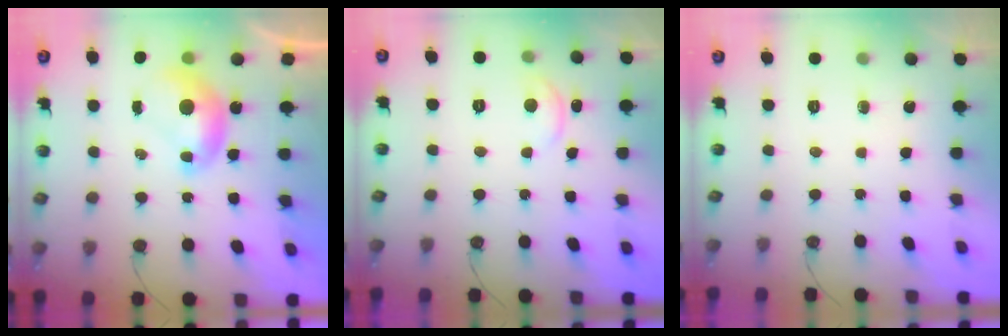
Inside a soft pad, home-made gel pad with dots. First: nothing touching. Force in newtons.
{"total": 1.0, "press": 0.9, "slide": 0.4}
{"total": 0.0}